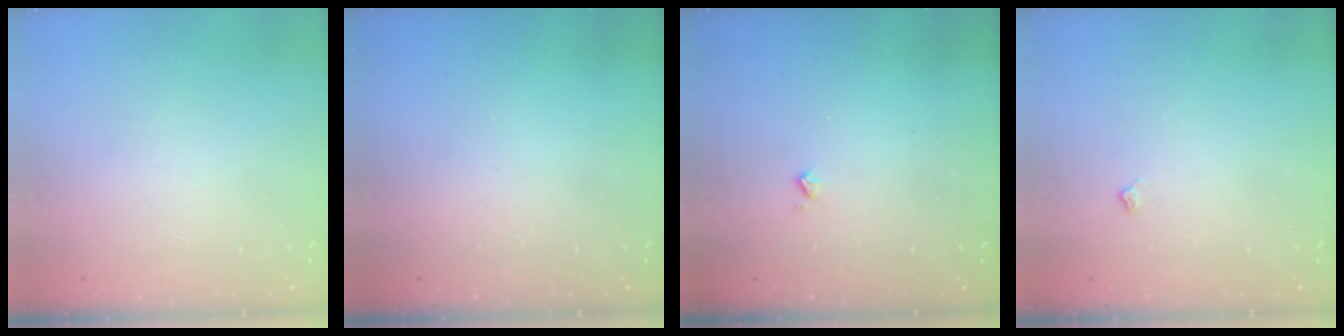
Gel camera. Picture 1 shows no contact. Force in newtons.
{"total": 0.0}
{"total": 2.7, "press": 2.7, "slide": 0.4}
{"total": 4.2, "press": 4.2, "slide": 0.5}